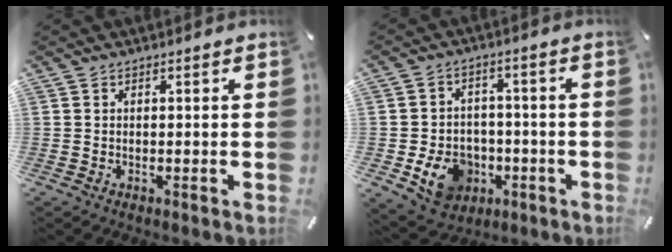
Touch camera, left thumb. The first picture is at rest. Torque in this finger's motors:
{"motor_torque": [0.20, 0.26, 0.14, 0.10, 0.19]}